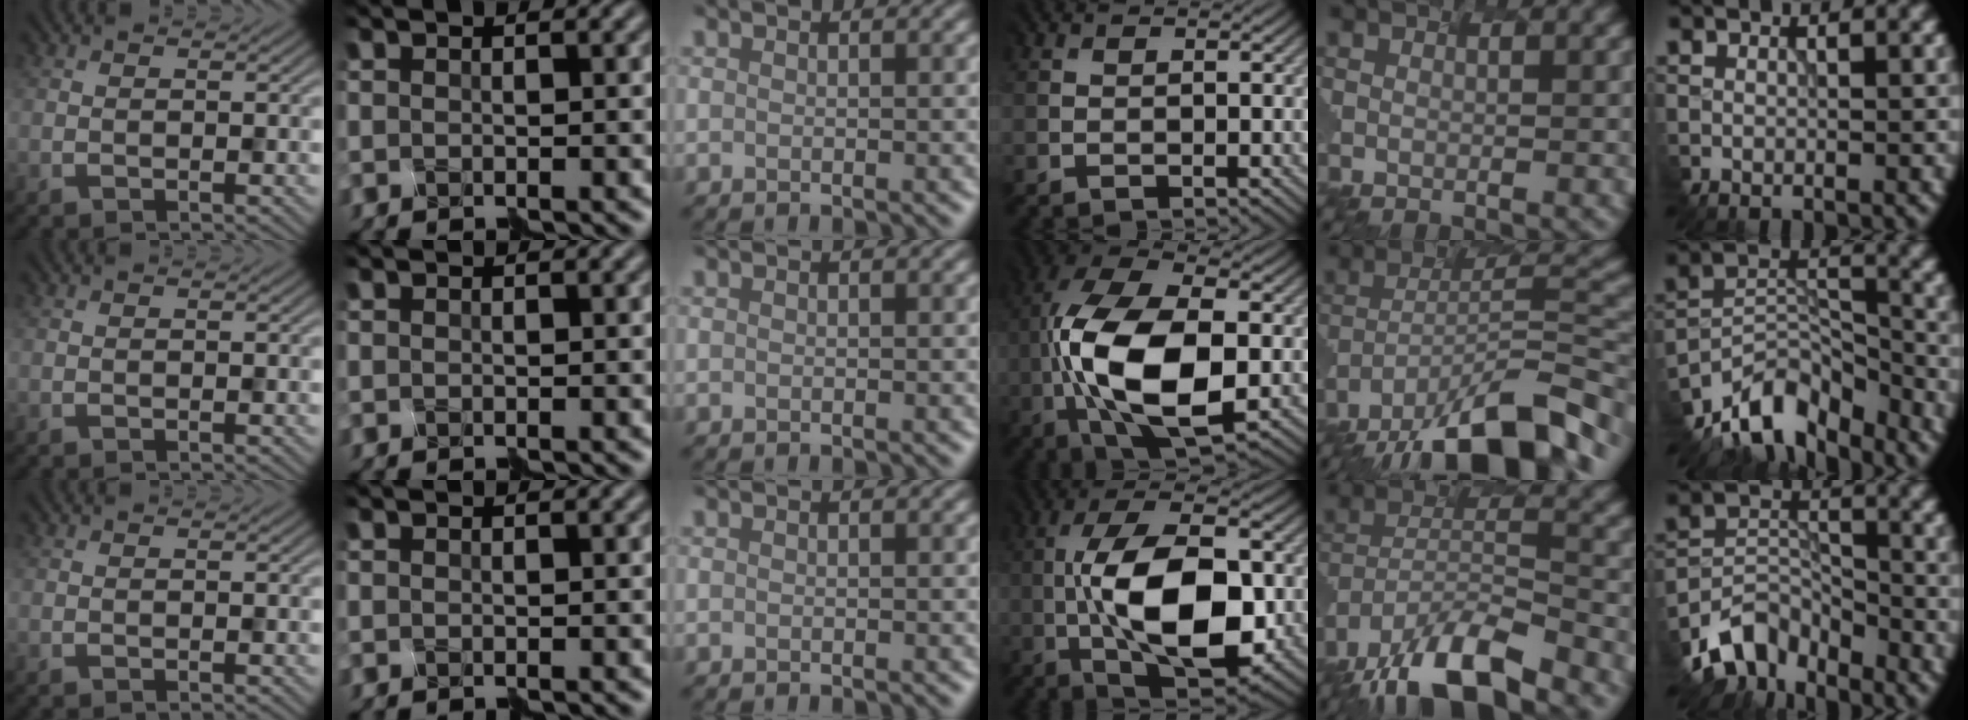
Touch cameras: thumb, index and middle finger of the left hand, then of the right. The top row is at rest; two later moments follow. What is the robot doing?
{"motion": "disassemble", "object": "markers"}